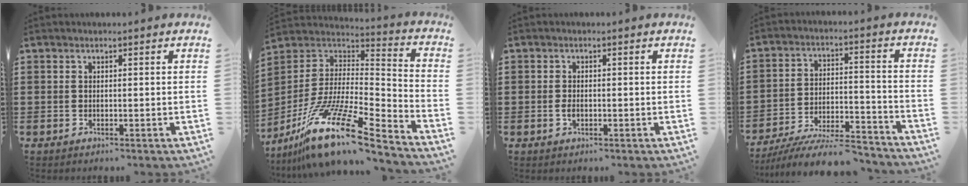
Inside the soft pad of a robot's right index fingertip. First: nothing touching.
{"total": 16.4, "force": [-10.6, 3.1, 12.1], "torque": [-0.244, 0.018, -0.192]}
{"total": 1.2, "force": [-0.3, 0.6, 1.0], "torque": [-0.022, -0.004, -0.005]}
{"total": 9.5, "force": [-8.7, 0.9, 3.6], "torque": [-0.054, 0.020, -0.165]}